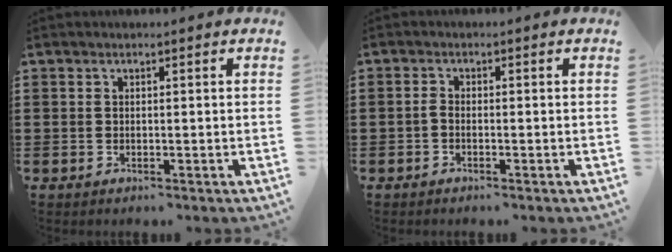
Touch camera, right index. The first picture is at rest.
{"total": 1.1, "force": [-0.6, 0.4, 0.8], "torque": [-0.026, -0.006, -0.014]}